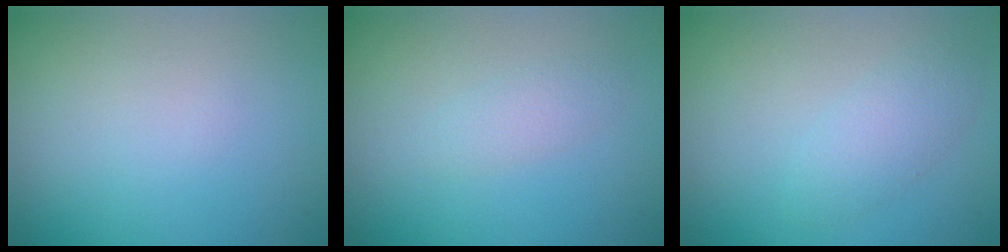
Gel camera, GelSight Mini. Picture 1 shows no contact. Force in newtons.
{"total": 1.2, "press": 1.2, "slide": 0.0}
{"total": 2.1, "press": 2.1, "slide": 0.1}